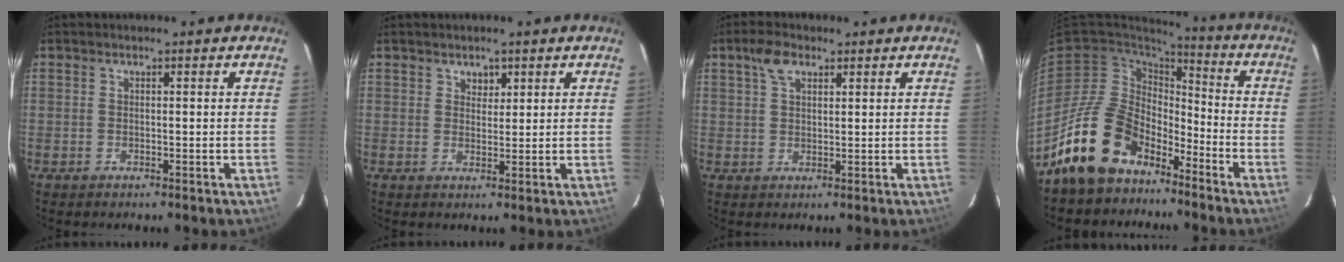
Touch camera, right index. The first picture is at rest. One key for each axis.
{"total": 2.1, "fx": 1.2, "fy": 1.6, "fz": 0.5, "tx": -0.003, "ty": 0.004, "tz": 0.021}
{"total": 4.2, "fx": 2.2, "fy": 2.3, "fz": 2.6, "tx": -0.048, "ty": 0.012, "tz": 0.041}
{"total": 16.4, "fx": -11.5, "fy": 9.5, "fz": 6.9, "tx": -0.142, "ty": 0.015, "tz": -0.188}